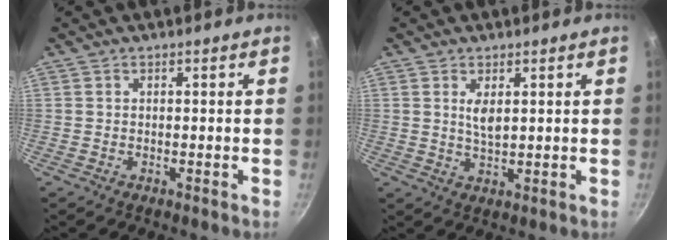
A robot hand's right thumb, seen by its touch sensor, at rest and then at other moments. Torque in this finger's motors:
{"motor_torque": [0.33, 0.28, 0.43, 0.42, 0.04]}